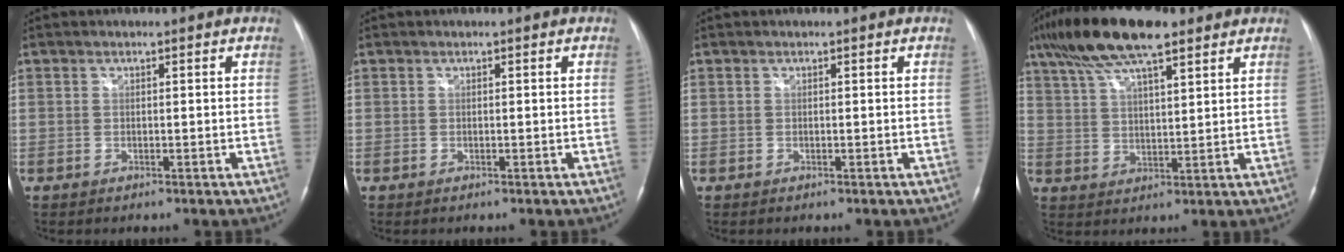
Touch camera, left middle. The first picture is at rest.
{"total": 0.0}
{"total": 0.0}
{"total": 14.1, "force": [9.9, 3.1, 9.5], "torque": [-0.190, 0.026, 0.178]}